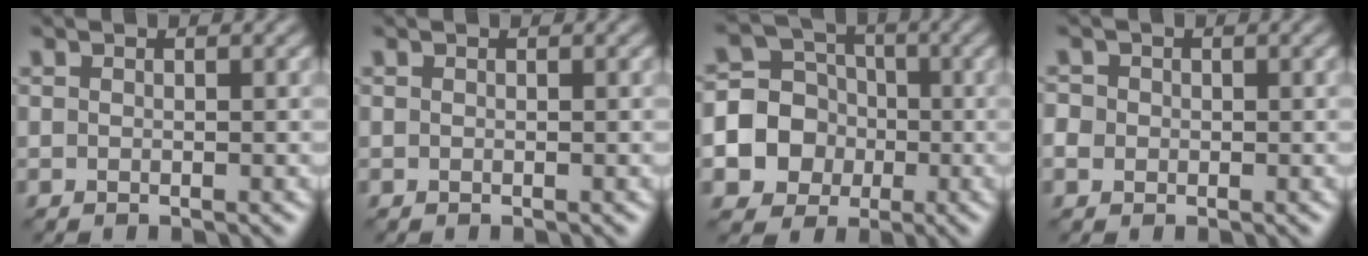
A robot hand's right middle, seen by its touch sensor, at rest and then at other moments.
{"total": 0.0}
{"total": 10.3, "force": [-2.7, 9.6, 2.5], "torque": [-0.068, -0.015, -0.063]}
{"total": 2.0, "force": [0.0, 1.9, 0.6], "torque": [-0.010, 0.010, -0.002]}